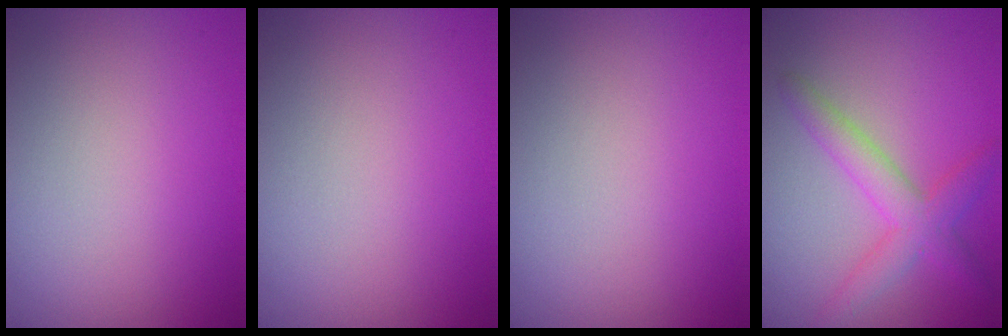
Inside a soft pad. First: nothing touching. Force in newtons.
{"total": 0.0}
{"total": 0.0}
{"total": 3.8, "press": 3.7, "slide": 0.1}